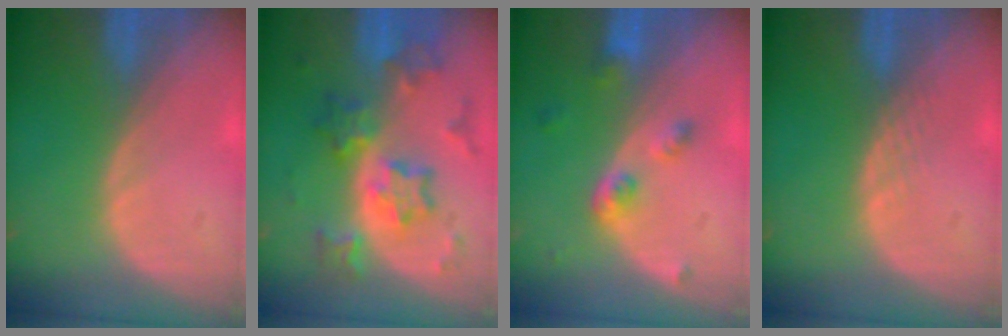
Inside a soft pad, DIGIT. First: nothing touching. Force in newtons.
{"total": 9.0, "press": 9.0, "slide": 0.6}
{"total": 4.4, "press": 4.0, "slide": 1.7}
{"total": 1.3, "press": 1.2, "slide": 0.1}